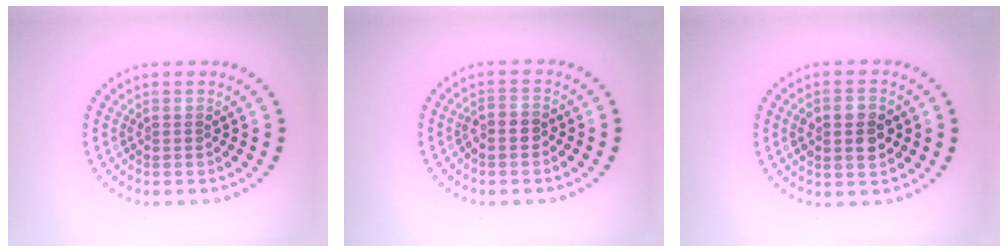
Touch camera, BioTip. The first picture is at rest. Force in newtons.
{"total": 1.2, "press": 0.9, "slide": 0.7}
{"total": 3.4, "press": 3.4, "slide": 0.3}